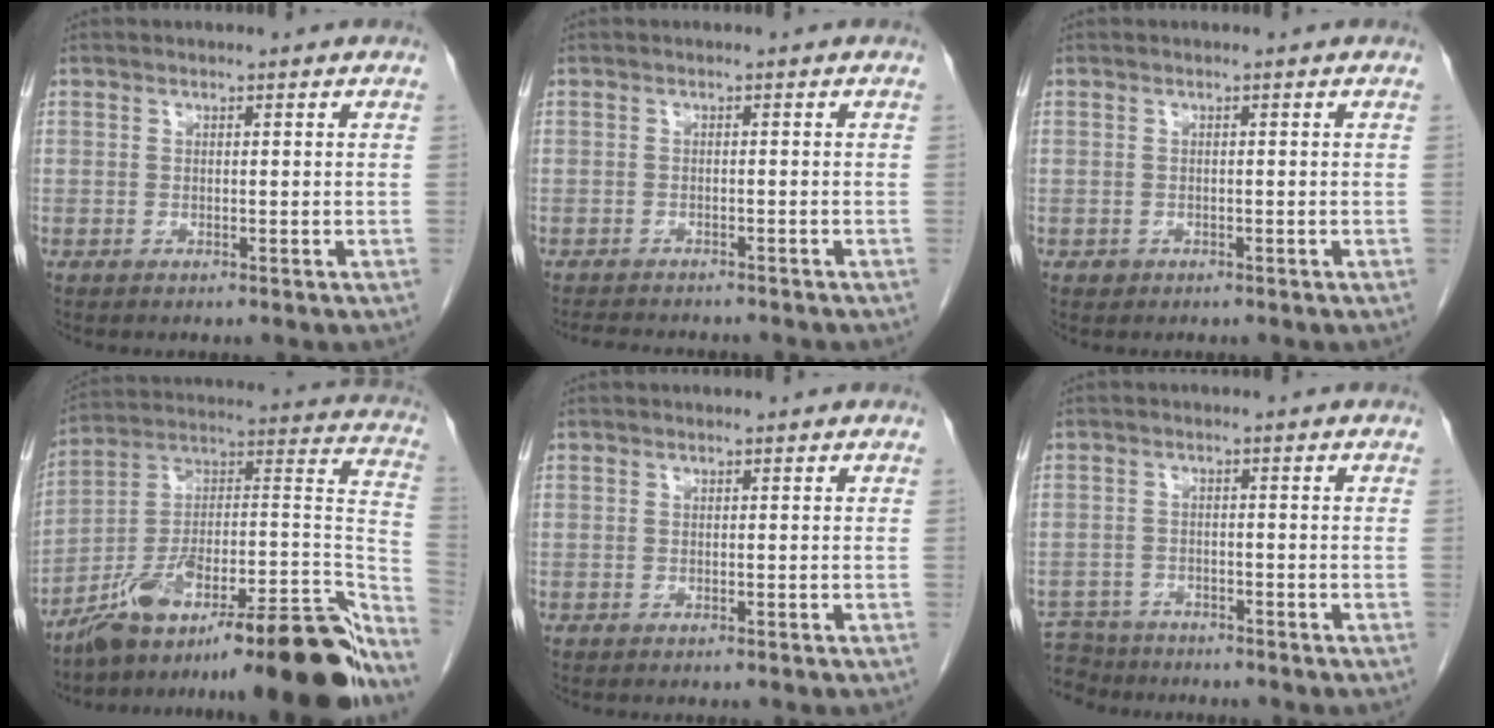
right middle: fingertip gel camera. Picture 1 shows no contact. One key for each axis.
{"total": 7.5, "fx": -6.7, "fy": 1.6, "fz": 2.9, "tx": -0.043, "ty": -0.005, "tz": -0.091}
{"total": 0.6, "fx": -0.3, "fy": 0.5, "fz": 0.0, "tx": -0.007, "ty": 0.002, "tz": -0.004}
{"total": 31.7, "fx": -23.2, "fy": 5.0, "fz": 21.0, "tx": -0.213, "ty": 0.015, "tz": -0.355}
{"total": 0.0}
{"total": 6.2, "fx": -5.8, "fy": 2.2, "fz": -0.1, "tx": 0.002, "ty": 0.000, "tz": -0.101}